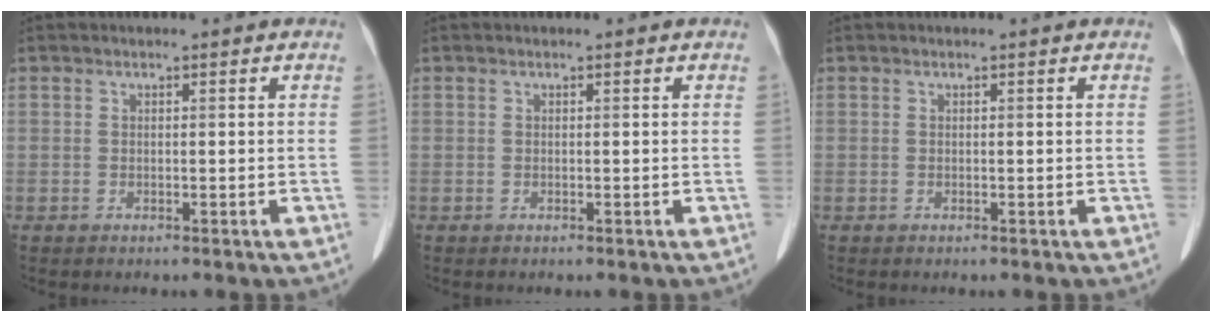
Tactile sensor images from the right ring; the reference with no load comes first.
{"total": 0.0}
{"total": 0.0}